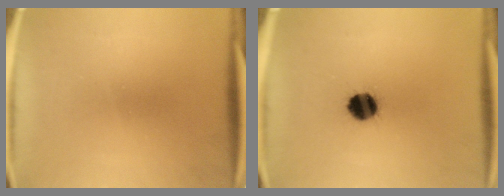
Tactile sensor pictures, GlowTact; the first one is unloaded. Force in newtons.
{"total": 7.9}